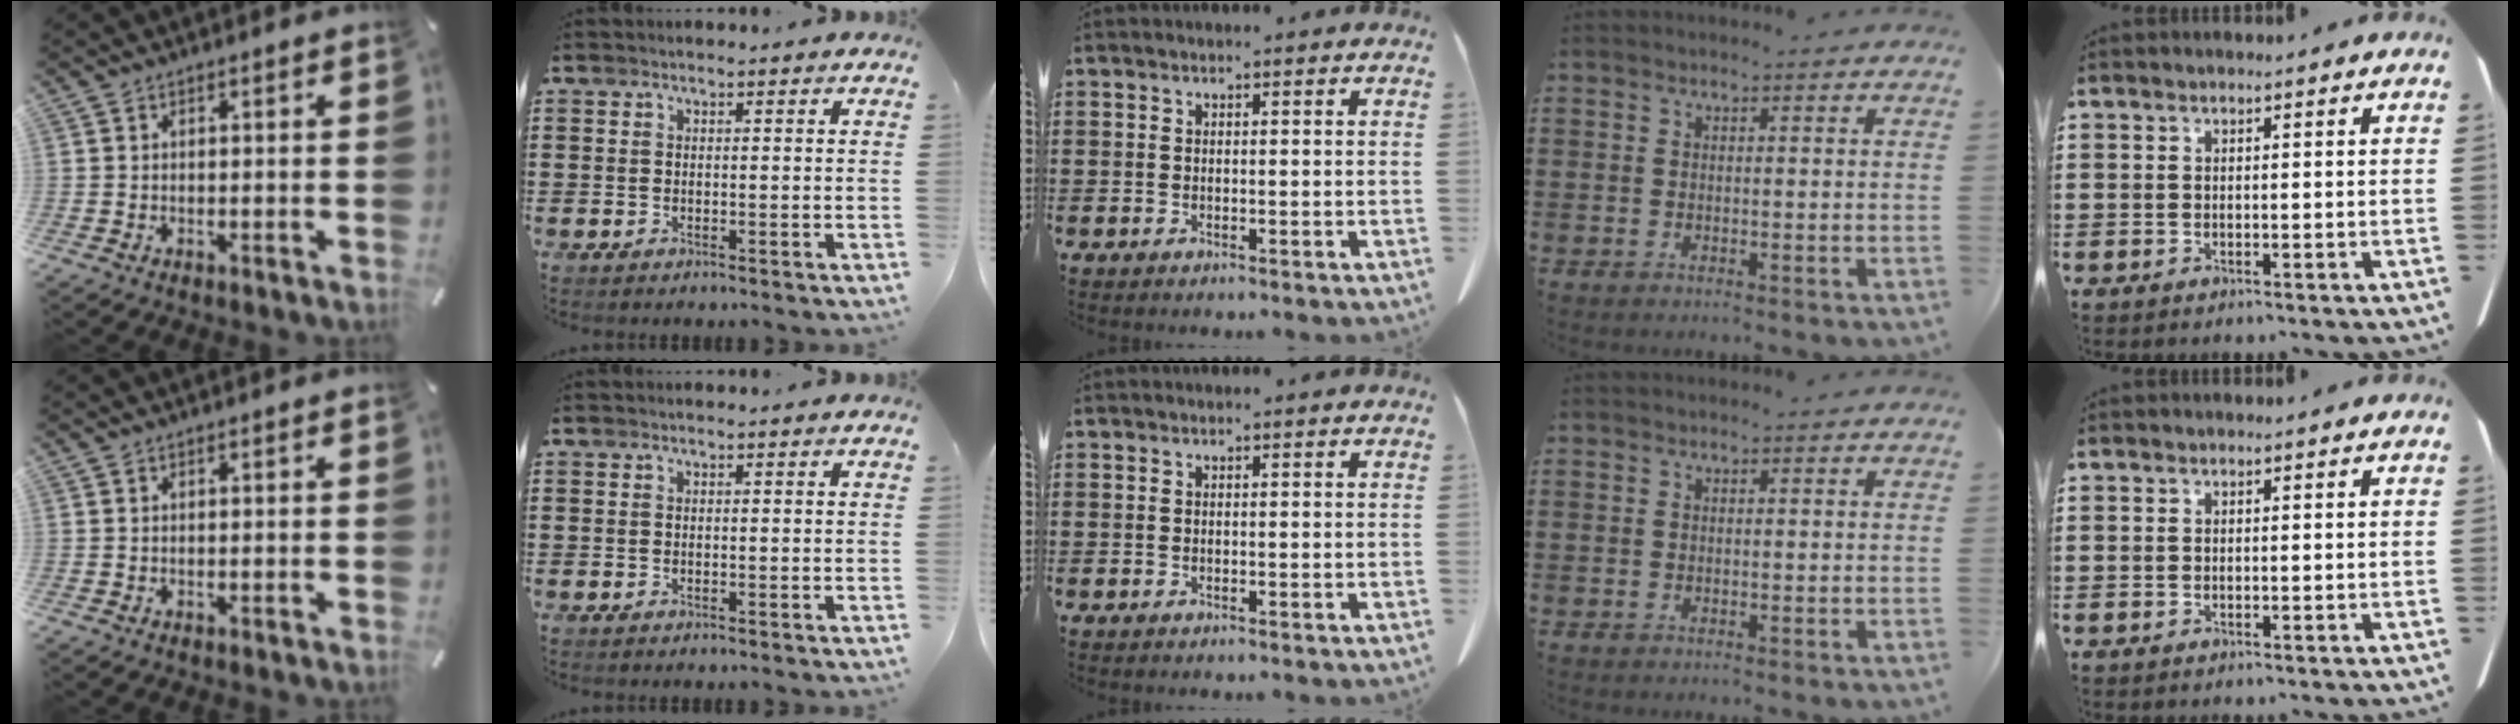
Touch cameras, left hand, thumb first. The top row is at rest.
{}